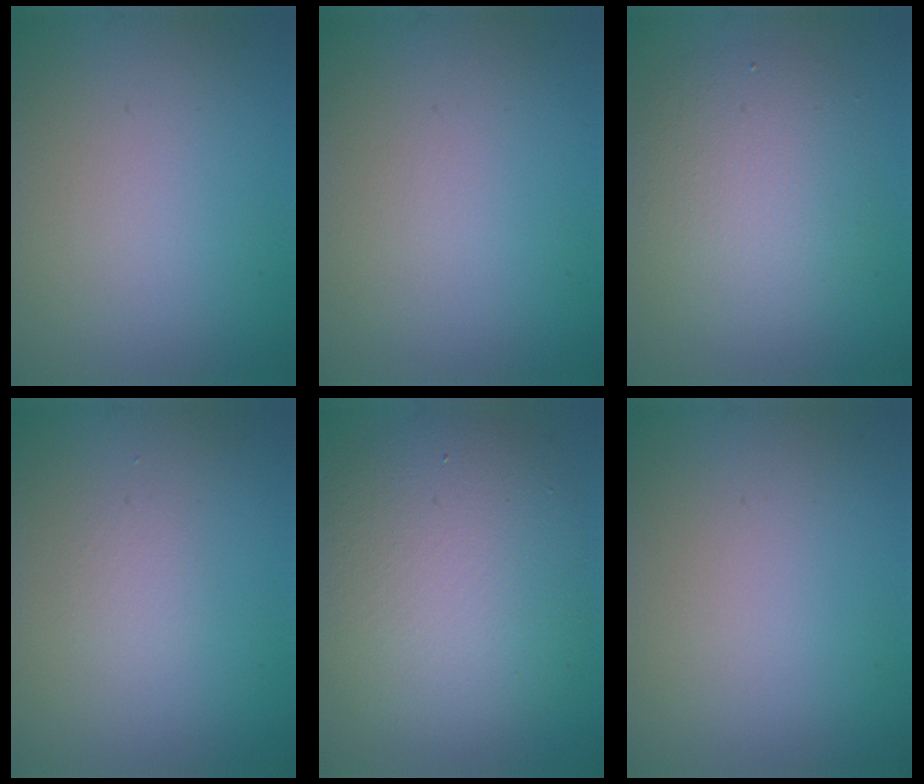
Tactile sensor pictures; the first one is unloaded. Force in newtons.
{"total": 0.0}
{"total": 4.8, "press": 4.8, "slide": 0.3}
{"total": 0.8, "press": 0.8, "slide": 0.1}
{"total": 9.5, "press": 9.4, "slide": 0.6}
{"total": 0.0}